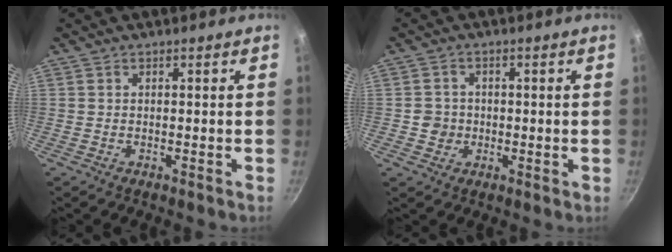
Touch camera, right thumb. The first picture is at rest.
{"total": 3.4, "force": [-0.3, 3.2, 0.9], "torque": [0.004, 0.008, -0.007]}